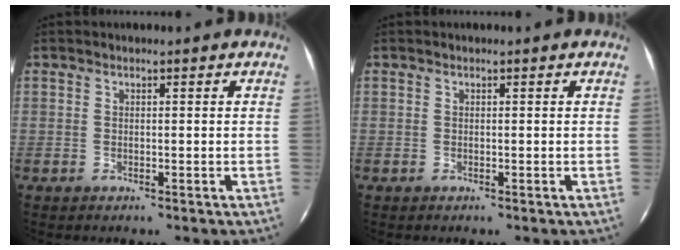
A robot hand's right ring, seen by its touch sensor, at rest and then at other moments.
{"total": 0.0}